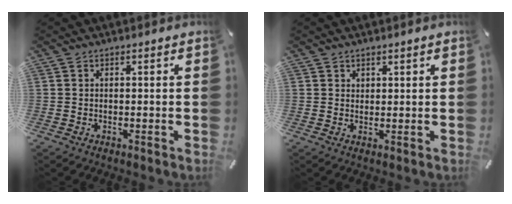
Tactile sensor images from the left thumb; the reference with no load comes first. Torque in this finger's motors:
{"motor_torque": [-0.09, -0.17, 0.06, -0.17, 0.01]}